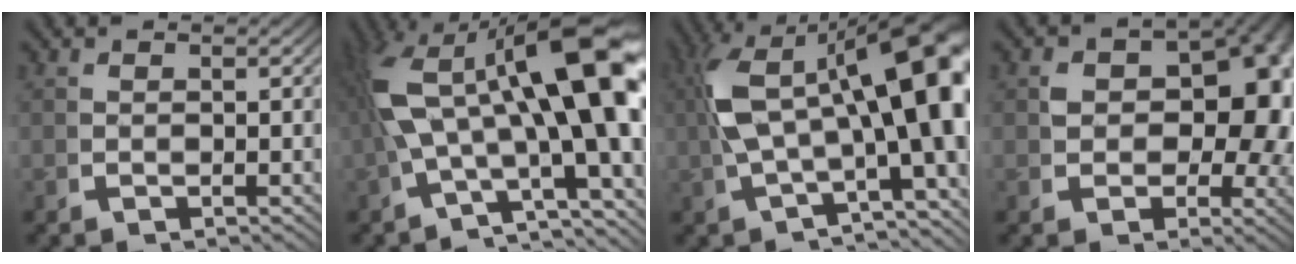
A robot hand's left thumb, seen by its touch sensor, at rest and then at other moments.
{"total": 17.7, "force": [0.9, 9.2, 15.1], "torque": [-0.252, -0.011, 0.017]}
{"total": 16.3, "force": [0.6, 7.9, 14.2], "torque": [-0.220, -0.004, 0.013]}
{"total": 11.5, "force": [0.2, 8.0, 8.2], "torque": [-0.123, -0.030, 0.017]}